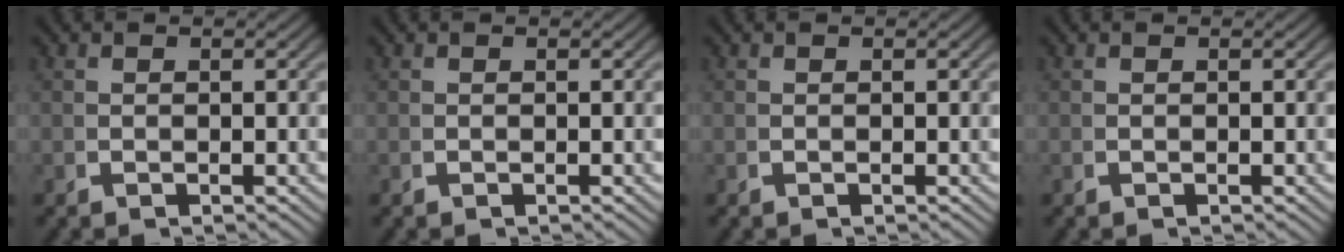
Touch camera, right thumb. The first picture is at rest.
{"total": 0.0}
{"total": 0.0}
{"total": 0.0}